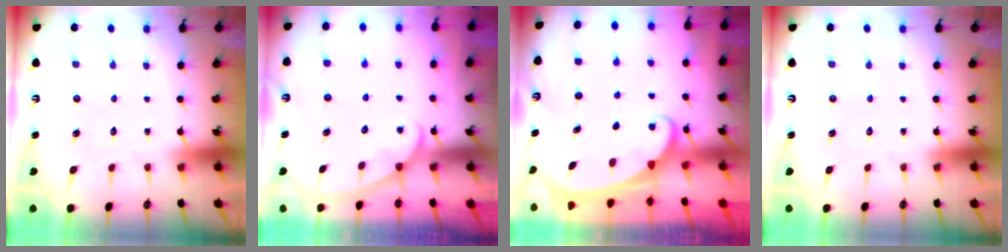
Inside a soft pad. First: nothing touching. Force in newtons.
{"total": 4.2, "press": 4.2, "slide": 0.3}
{"total": 2.0, "press": 2.0, "slide": 0.2}
{"total": 0.0}